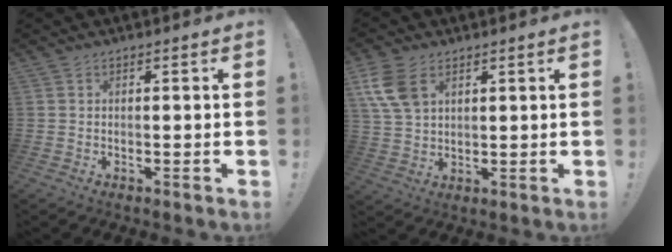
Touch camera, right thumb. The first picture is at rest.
{"total": 9.8, "force": [4.4, 6.2, 6.2], "torque": [-0.125, -0.004, 0.087]}